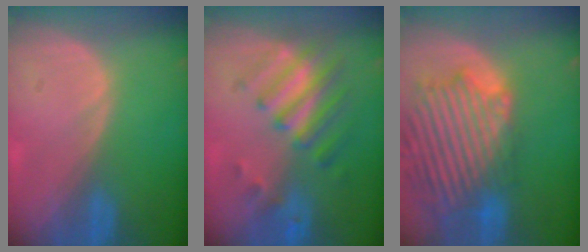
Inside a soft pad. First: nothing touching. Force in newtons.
{"total": 8.0, "press": 7.2, "slide": 3.6}
{"total": 14.4, "press": 12.2, "slide": 7.6}